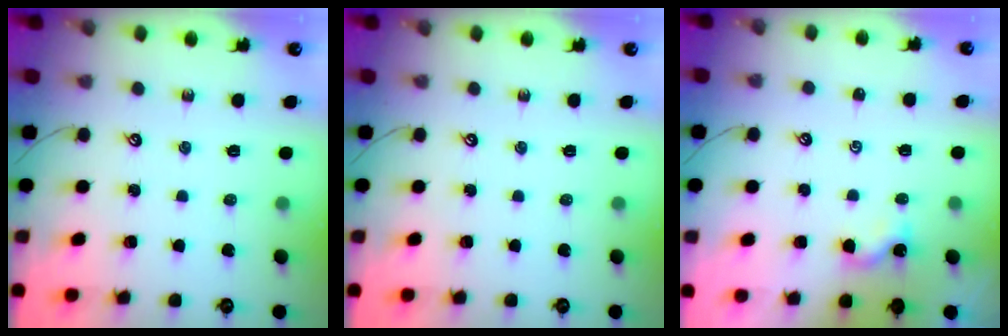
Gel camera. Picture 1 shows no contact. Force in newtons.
{"total": 0.0}
{"total": 0.0}